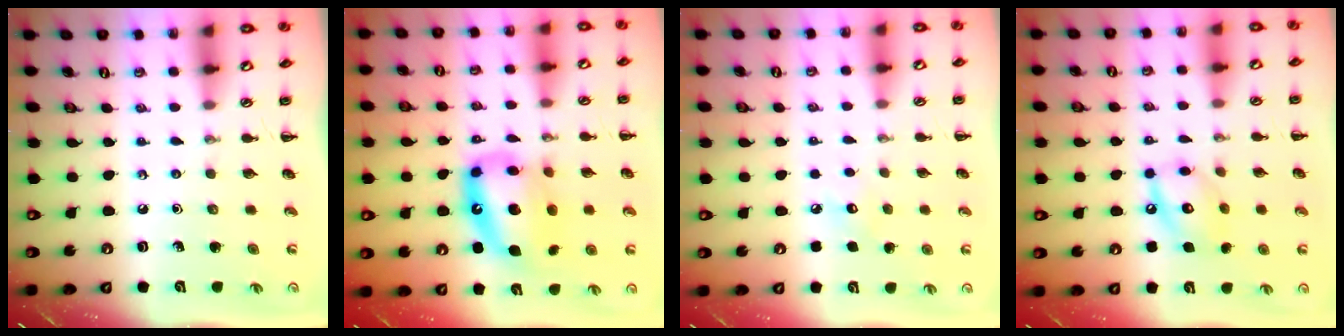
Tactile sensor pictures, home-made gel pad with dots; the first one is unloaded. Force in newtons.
{"total": 15.6, "press": 15.1, "slide": 3.9}
{"total": 3.7, "press": 3.6, "slide": 0.9}
{"total": 11.4, "press": 11.3, "slide": 1.0}